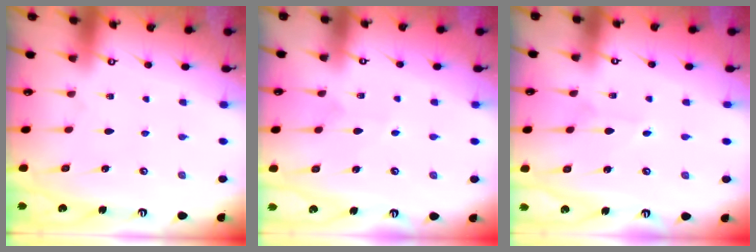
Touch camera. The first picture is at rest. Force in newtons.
{"total": 3.3, "press": 3.3, "slide": 0.3}
{"total": 2.0, "press": 2.0, "slide": 0.2}